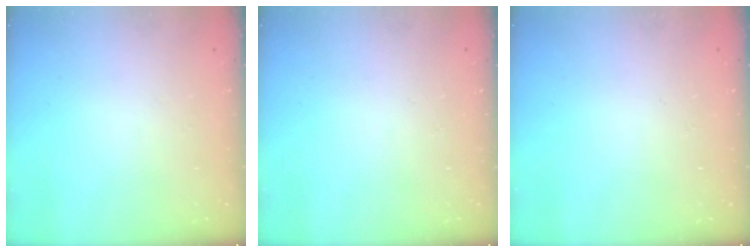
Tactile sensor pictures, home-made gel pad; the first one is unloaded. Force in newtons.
{"total": 0.0}
{"total": 0.0}